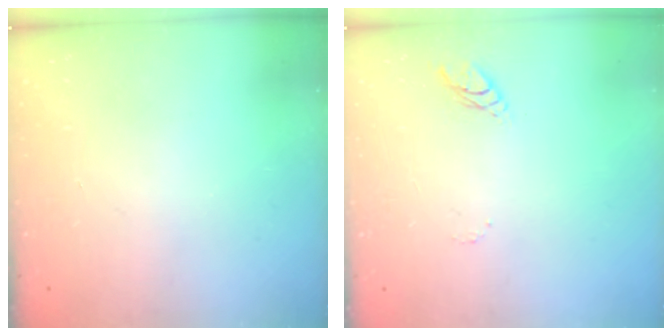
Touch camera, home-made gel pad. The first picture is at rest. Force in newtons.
{"total": 4.6, "press": 4.6, "slide": 0.4}